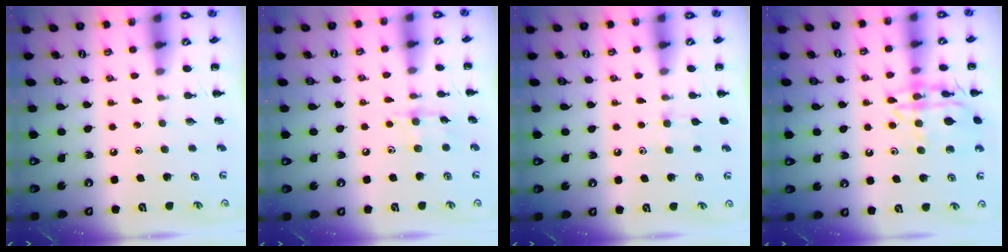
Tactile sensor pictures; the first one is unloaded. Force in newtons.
{"total": 5.2, "press": 5.1, "slide": 0.8}
{"total": 6.2, "press": 5.8, "slide": 2.2}
{"total": 14.2, "press": 14.1, "slide": 1.2}